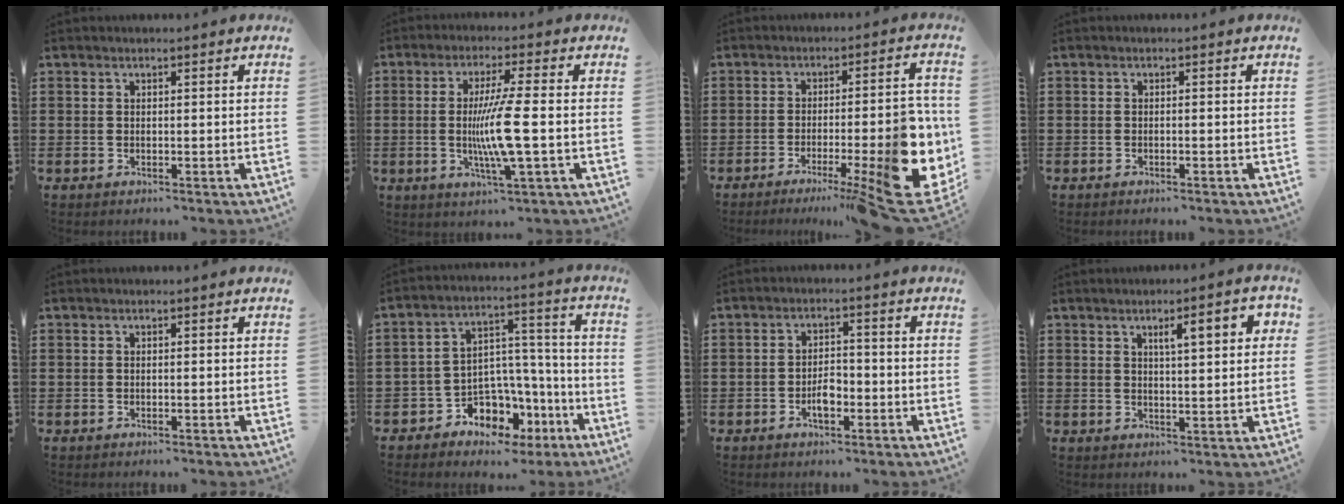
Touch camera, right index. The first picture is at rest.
{"total": 8.5, "force": [-0.9, 0.1, 8.5], "torque": [-0.168, -0.020, -0.024]}
{"total": 13.2, "force": [-5.2, 2.9, 11.8], "torque": [-0.158, -0.017, -0.082]}
{"total": 0.5, "force": [-0.4, 0.0, 0.3], "torque": [-0.006, -0.001, -0.009]}
{"total": 0.0}
{"total": 6.7, "force": [-3.8, 5.2, 1.7], "torque": [-0.042, 0.009, -0.063]}
{"total": 3.4, "force": [-1.5, 1.5, 2.7], "torque": [-0.050, 0.004, -0.026]}
{"total": 5.4, "force": [2.1, 1.1, 4.9], "torque": [-0.082, 0.000, 0.028]}